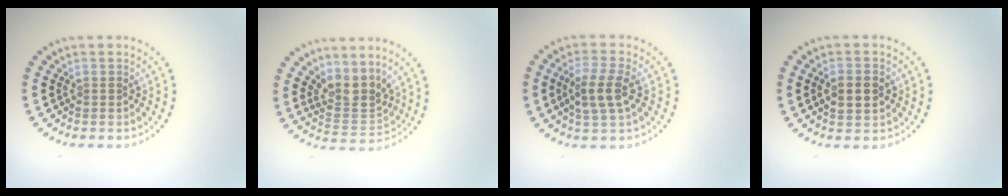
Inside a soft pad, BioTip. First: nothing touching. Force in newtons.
{"total": 3.3, "press": 2.5, "slide": 2.2}
{"total": 3.2, "press": 3.0, "slide": 1.2}
{"total": 2.7, "press": 2.7, "slide": 0.3}